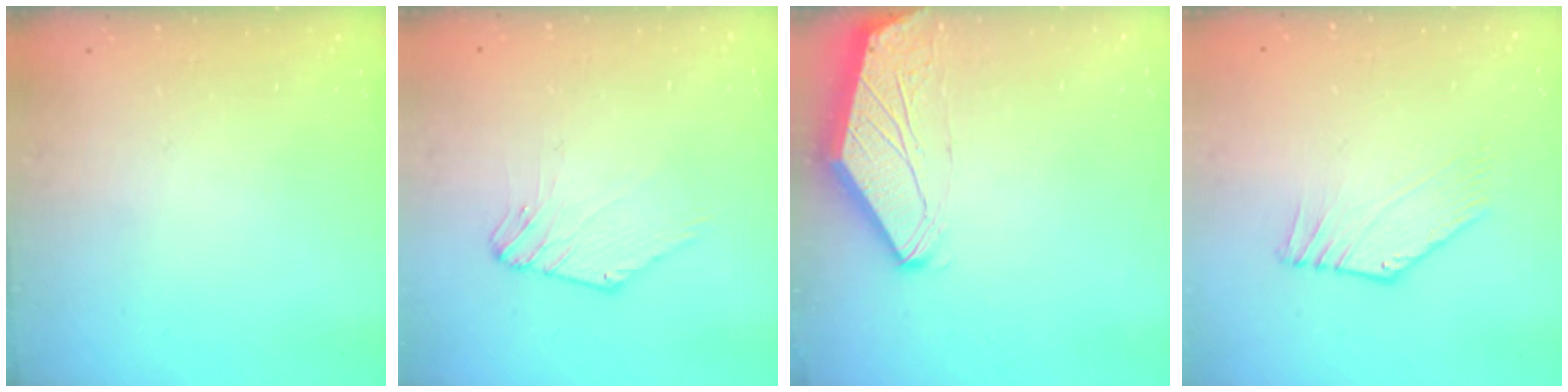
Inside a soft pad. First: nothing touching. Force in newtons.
{"total": 1.7, "press": 1.7, "slide": 0.4}
{"total": 0.0}
{"total": 2.7, "press": 2.7, "slide": 0.0}